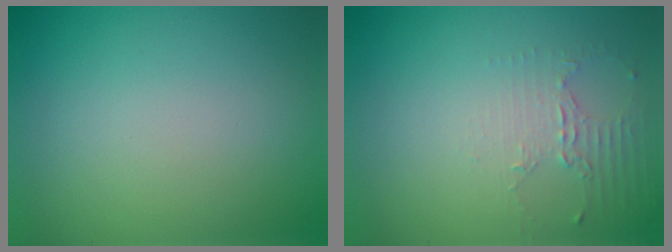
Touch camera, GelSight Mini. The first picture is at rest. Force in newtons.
{"total": 2.2, "press": 1.6, "slide": 1.5}